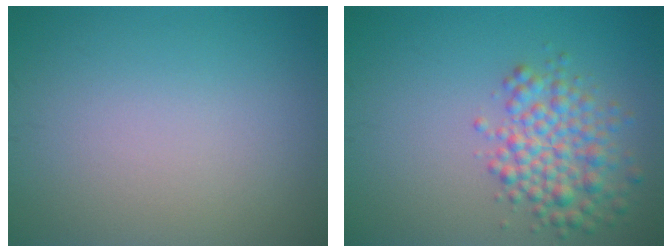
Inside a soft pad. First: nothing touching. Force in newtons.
{"total": 4.5, "press": 4.5, "slide": 0.2}